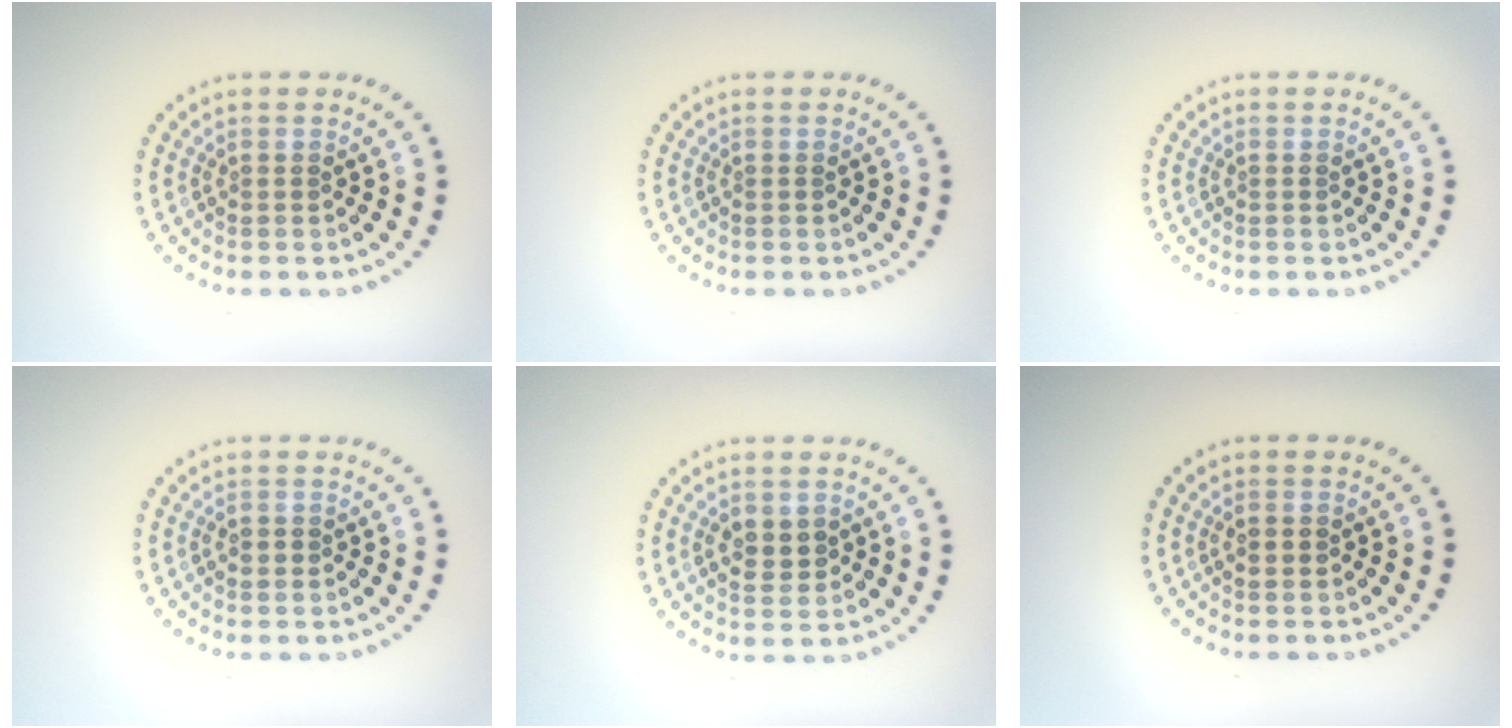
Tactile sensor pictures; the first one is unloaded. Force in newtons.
{"total": 0.0}
{"total": 0.0}
{"total": 1.2, "press": 1.2, "slide": 0.1}
{"total": 2.3, "press": 2.3, "slide": 0.3}
{"total": 1.2, "press": 1.2, "slide": 0.2}